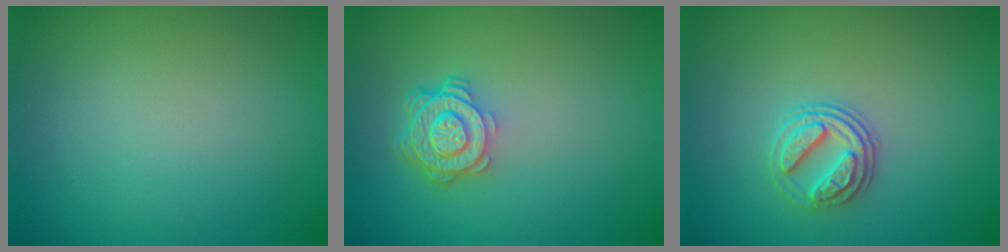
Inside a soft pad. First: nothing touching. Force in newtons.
{"total": 4.5, "press": 3.4, "slide": 2.9}
{"total": 2.7, "press": 2.5, "slide": 1.0}